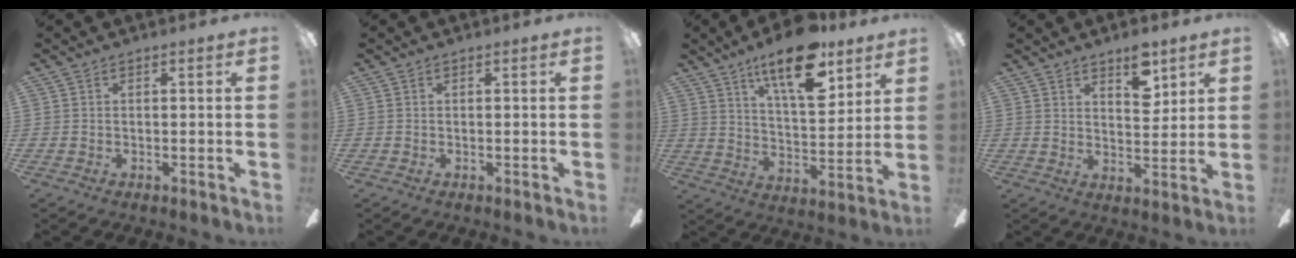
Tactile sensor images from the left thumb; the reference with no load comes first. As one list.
[{"total": 0.0}, {"total": 16.8, "force": [11.3, 6.1, 10.9], "torque": [-0.181, -0.052, 0.187]}, {"total": 7.3, "force": [5.2, 3.1, 4.1], "torque": [-0.045, -0.027, 0.086]}]